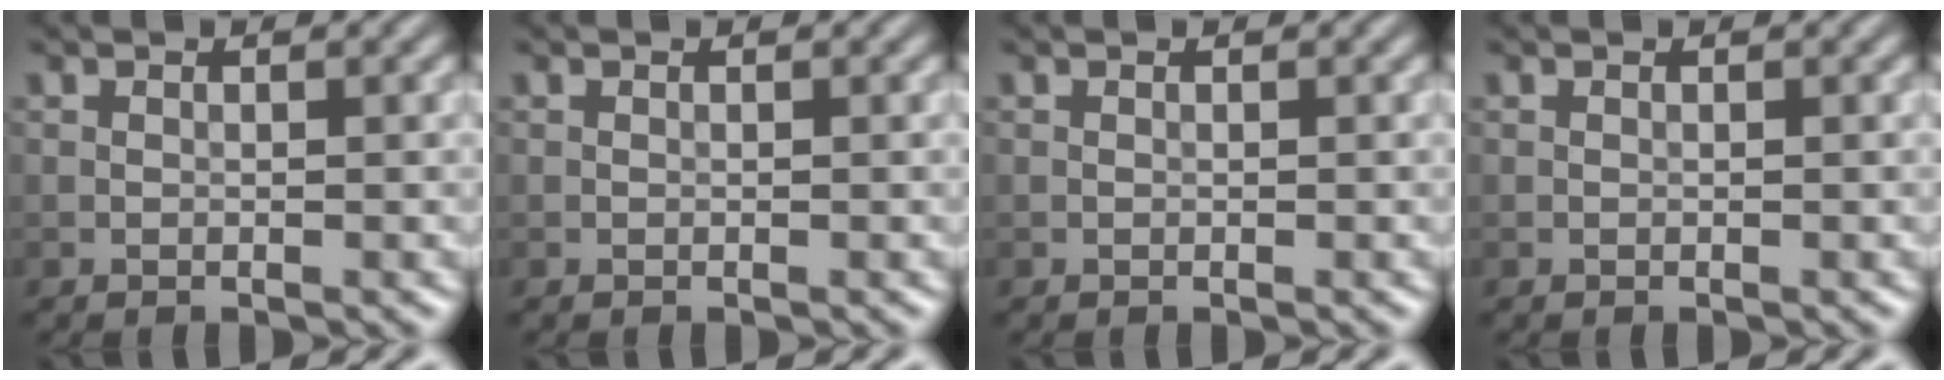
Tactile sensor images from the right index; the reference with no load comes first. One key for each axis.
{"total": 0.0}
{"total": 0.0}
{"total": 0.0}